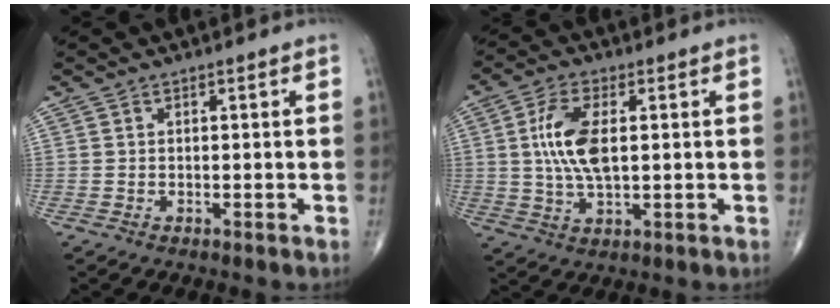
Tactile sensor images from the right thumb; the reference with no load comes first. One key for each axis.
{"total": 9.6, "fx": 1.2, "fy": 4.3, "fz": 8.5, "tx": -0.175, "ty": -0.002, "tz": 0.025}